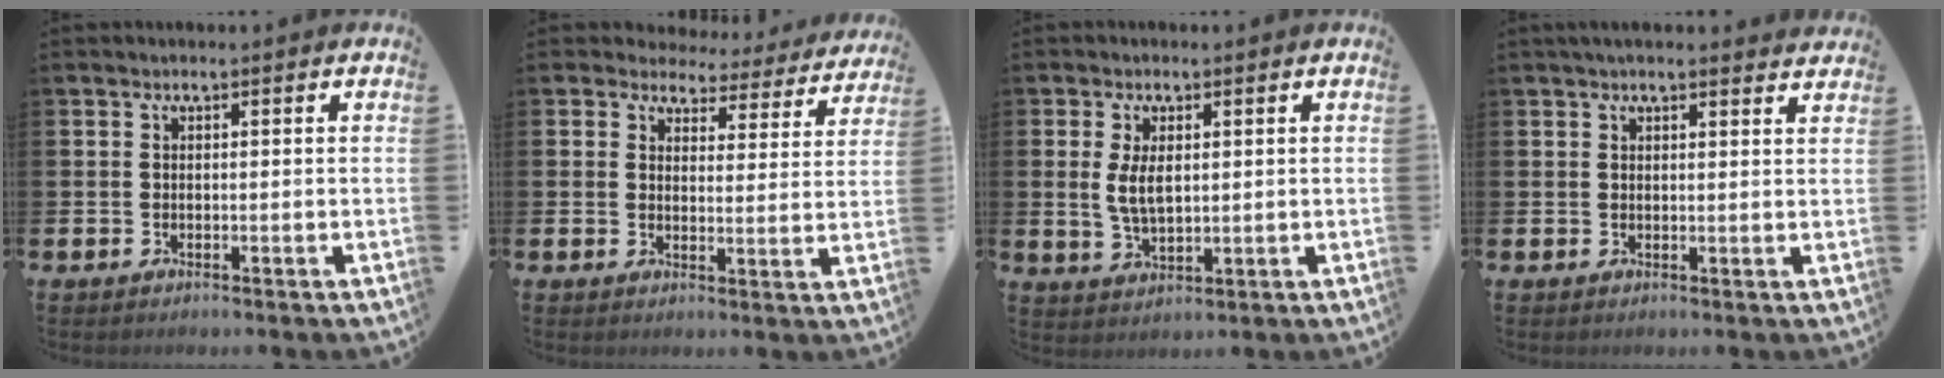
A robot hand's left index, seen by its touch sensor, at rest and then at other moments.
{"total": 3.6, "force": [3.2, 1.7, 0.3], "torque": [-0.013, -0.032, 0.048]}
{"total": 4.4, "force": [1.1, 2.2, 3.7], "torque": [-0.066, 0.004, 0.016]}
{"total": 2.4, "force": [2.3, 0.3, 0.6], "torque": [-0.016, -0.005, 0.042]}